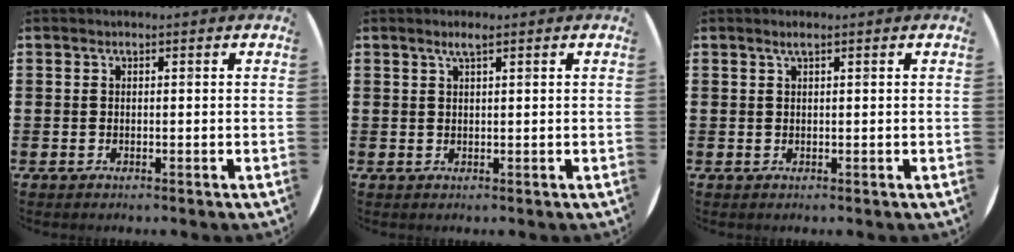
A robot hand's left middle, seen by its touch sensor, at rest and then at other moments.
{"total": 1.9, "force": [1.3, 0.1, 1.4], "torque": [-0.028, 0.003, 0.021]}
{"total": 0.8, "force": [0.5, 0.0, 0.7], "torque": [-0.011, 0.003, 0.008]}